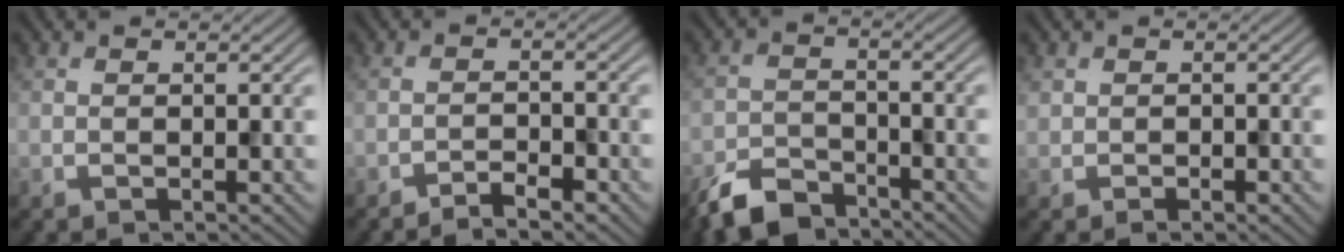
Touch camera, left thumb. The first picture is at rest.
{"total": 2.7, "force": [-2.3, 0.4, 1.4], "torque": [-0.024, 0.006, -0.042]}
{"total": 6.5, "force": [-5.5, 2.4, 2.5], "torque": [-0.046, -0.008, -0.115]}
{"total": 1.0, "force": [-0.2, 0.9, 0.4], "torque": [-0.009, -0.005, -0.003]}